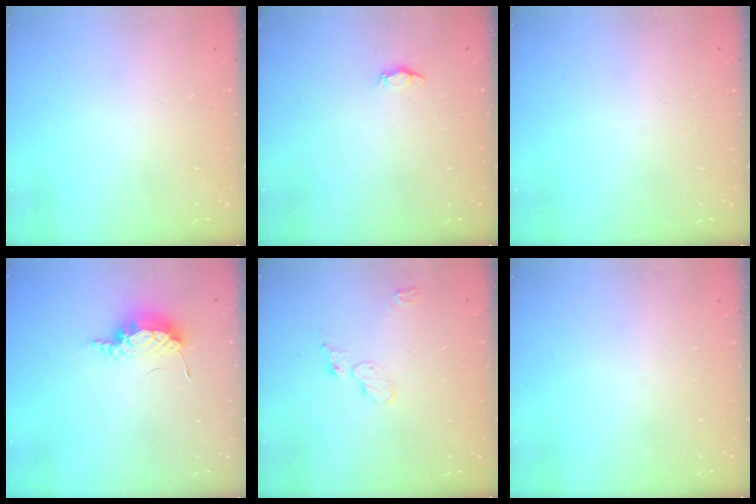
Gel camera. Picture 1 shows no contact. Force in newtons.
{"total": 2.2, "press": 2.2, "slide": 0.3}
{"total": 0.0}
{"total": 10.0, "press": 8.6, "slide": 5.1}
{"total": 5.4, "press": 5.4, "slide": 0.2}
{"total": 0.0}